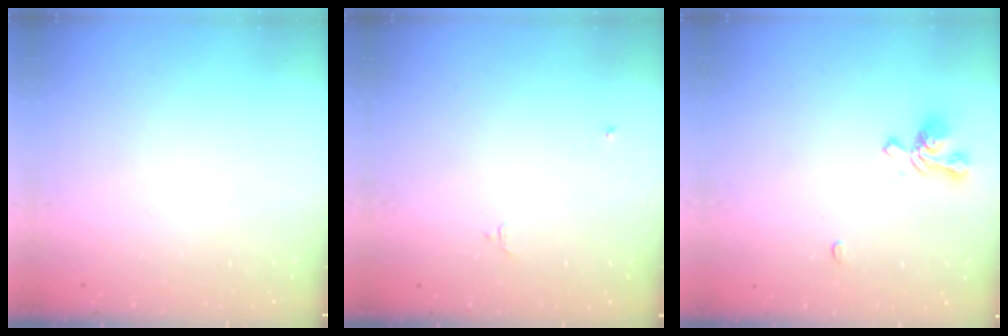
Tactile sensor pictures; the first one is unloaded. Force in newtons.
{"total": 1.6, "press": 1.6, "slide": 0.3}
{"total": 1.8, "press": 1.4, "slide": 1.1}